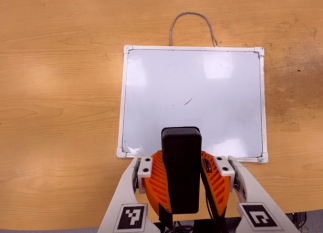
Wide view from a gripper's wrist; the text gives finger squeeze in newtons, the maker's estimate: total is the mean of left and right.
{"total": 8.4, "left": 7.4, "right": 9.4}